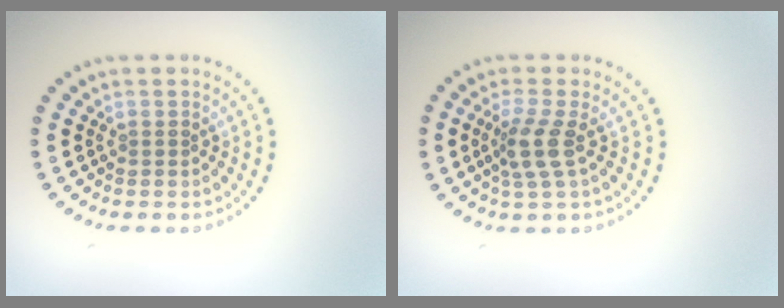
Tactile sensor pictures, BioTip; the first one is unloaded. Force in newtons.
{"total": 2.9, "press": 2.1, "slide": 1.9}